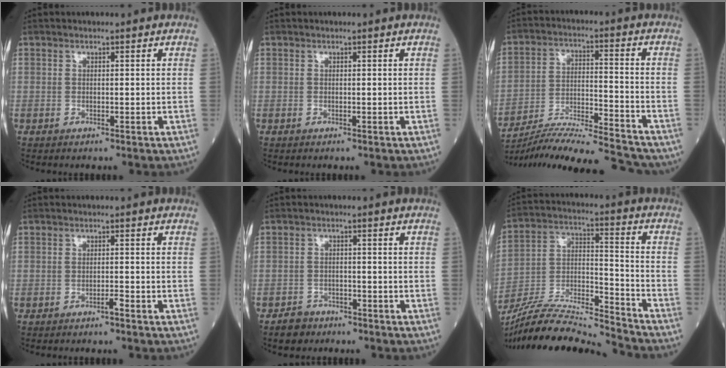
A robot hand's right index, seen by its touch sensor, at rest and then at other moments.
{"total": 0.0}
{"total": 17.0, "force": [-15.9, 0.9, 5.9], "torque": [-0.130, -0.003, -0.262]}
{"total": 0.9, "force": [-0.8, -0.1, 0.5], "torque": [-0.004, 0.001, -0.015]}
{"total": 3.0, "force": [-2.4, 1.9, 0.2], "torque": [-0.012, 0.007, -0.039]}
{"total": 18.0, "force": [-17.2, -0.6, 5.3], "torque": [-0.098, 0.012, -0.306]}